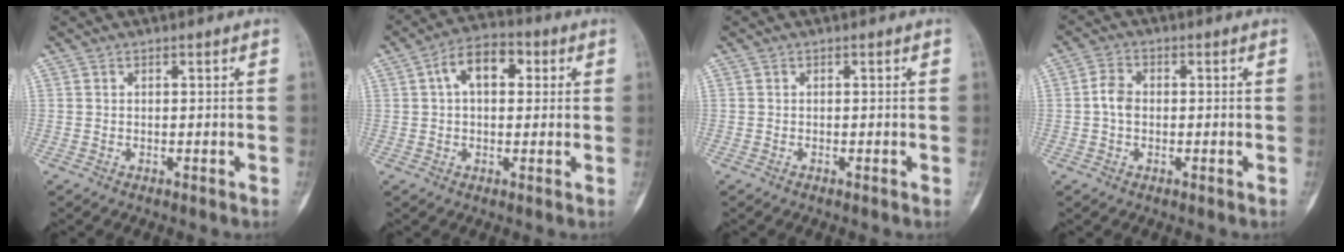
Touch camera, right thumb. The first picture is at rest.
{"total": 9.0, "force": [2.2, 5.4, 6.8], "torque": [-0.099, 0.021, 0.027]}
{"total": 0.0}
{"total": 3.7, "force": [-0.2, 2.7, 2.5], "torque": [-0.046, 0.010, -0.012]}